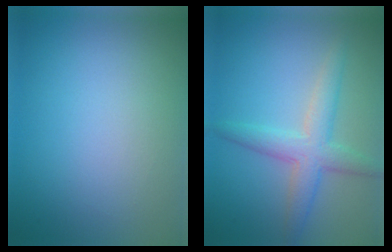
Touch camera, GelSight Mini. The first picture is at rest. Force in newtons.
{"total": 4.1, "press": 4.0, "slide": 0.3}